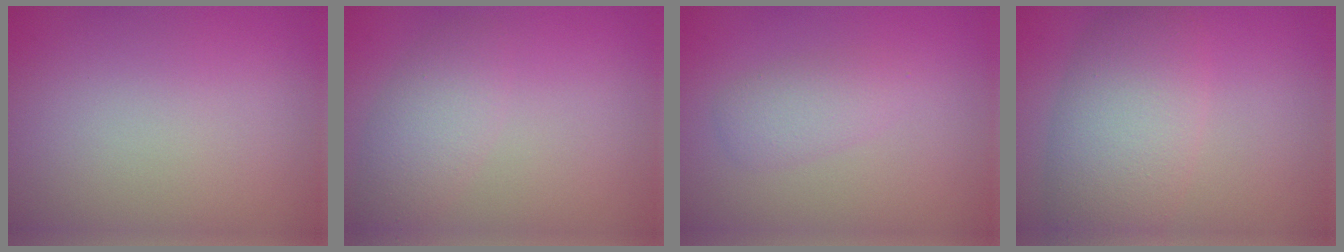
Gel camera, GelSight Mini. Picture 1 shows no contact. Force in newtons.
{"total": 2.9, "press": 2.9, "slide": 0.2}
{"total": 2.1, "press": 2.1, "slide": 0.1}
{"total": 6.8, "press": 6.8, "slide": 0.2}